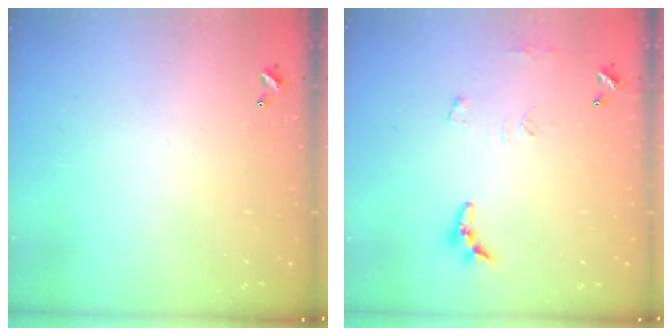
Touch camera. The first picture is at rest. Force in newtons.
{"total": 8.7, "press": 8.7, "slide": 0.6}